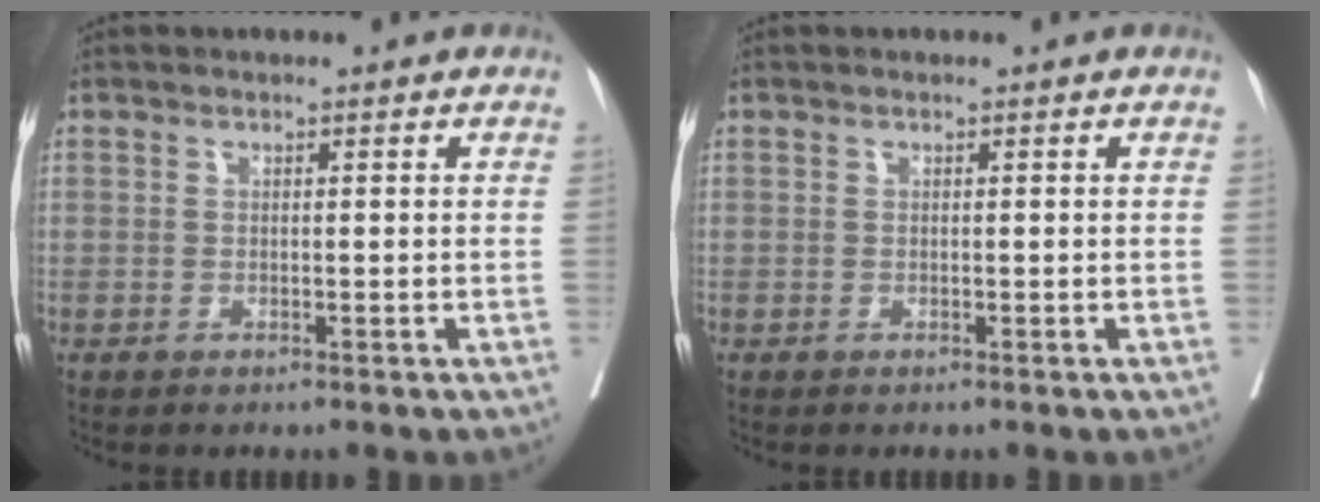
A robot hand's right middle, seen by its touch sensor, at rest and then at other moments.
{"total": 0.0}